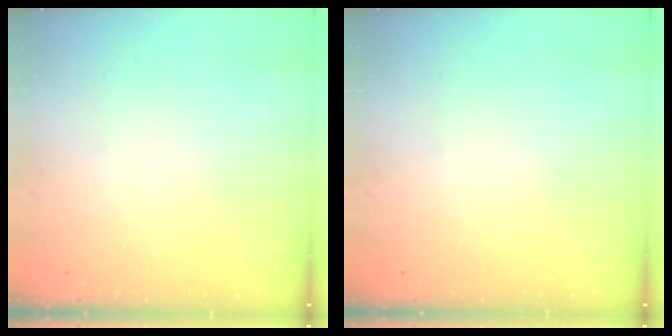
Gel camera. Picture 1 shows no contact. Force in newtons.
{"total": 0.0}